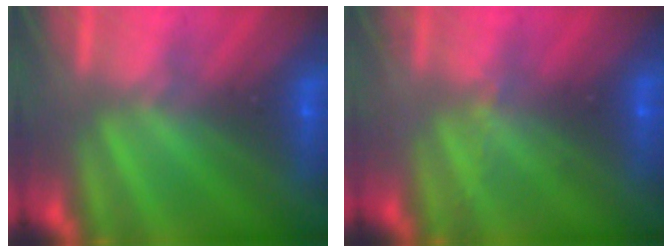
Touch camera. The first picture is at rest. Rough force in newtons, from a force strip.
{"total": 2.1}